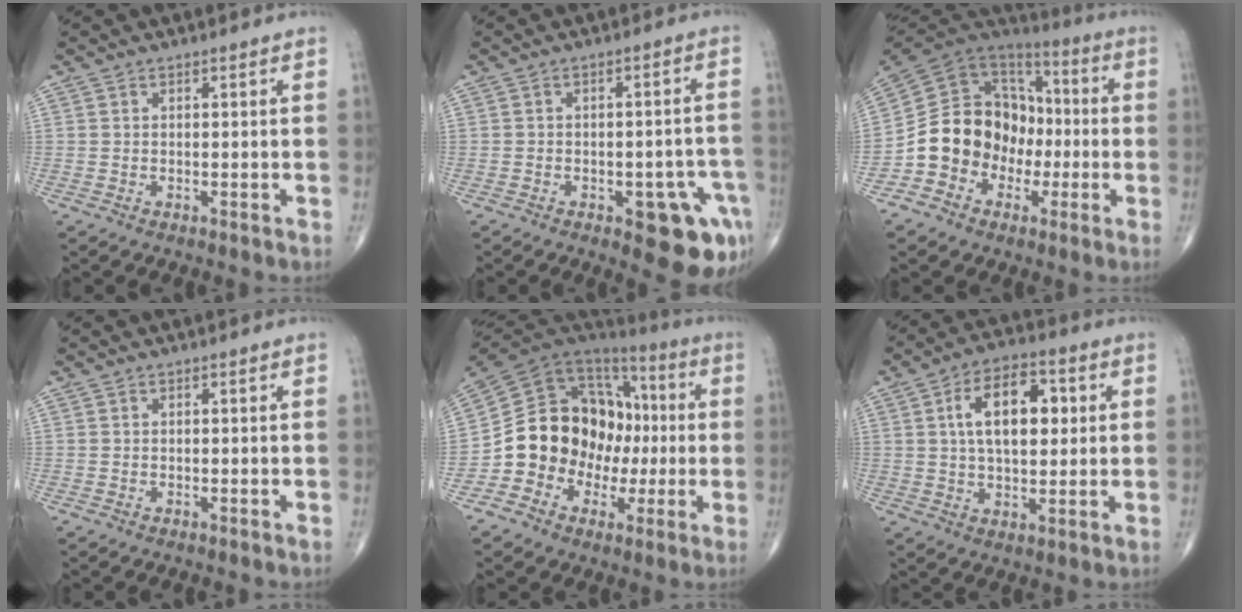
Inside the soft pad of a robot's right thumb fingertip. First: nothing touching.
{"total": 11.4, "force": [-5.1, 4.7, 9.0], "torque": [-0.073, 0.024, -0.055]}
{"total": 16.4, "force": [-4.2, 13.9, 7.6], "torque": [-0.091, 0.073, -0.076]}
{"total": 0.0}
{"total": 19.3, "force": [-2.4, 15.8, 10.9], "torque": [-0.140, 0.063, -0.036]}
{"total": 12.9, "force": [2.7, 7.1, 10.4], "torque": [-0.150, 0.008, 0.041]}